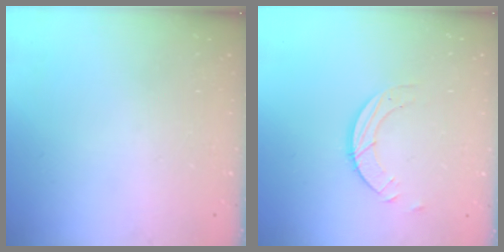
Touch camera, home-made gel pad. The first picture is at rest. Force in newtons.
{"total": 3.4, "press": 3.4, "slide": 0.3}